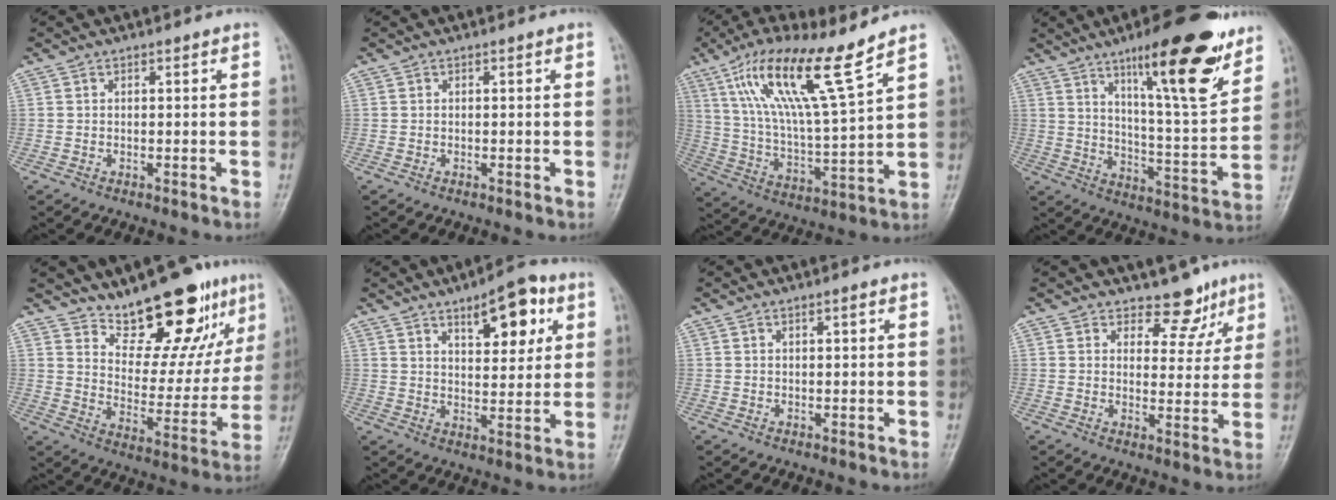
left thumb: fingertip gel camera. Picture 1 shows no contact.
{"total": 0.0}
{"total": 17.3, "force": [10.7, 2.0, 13.5], "torque": [-0.244, -0.045, 0.202]}
{"total": 20.0, "force": [12.3, 4.2, 15.2], "torque": [-0.194, -0.067, 0.195]}
{"total": 18.2, "force": [12.7, 7.2, 10.9], "torque": [-0.094, -0.083, 0.198]}
{"total": 11.2, "force": [5.4, 4.8, 8.6], "torque": [-0.092, -0.023, 0.078]}
{"total": 0.7, "force": [0.4, 0.1, 0.6], "torque": [-0.010, 0.000, 0.007]}
{"total": 6.5, "force": [4.9, 3.8, 1.8], "torque": [0.014, -0.033, 0.068]}